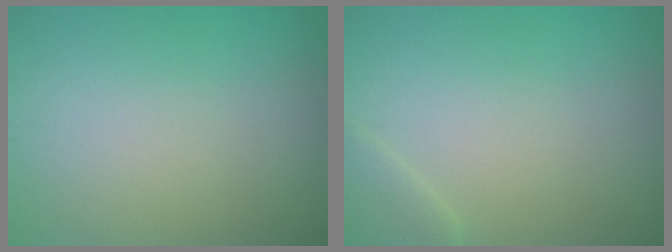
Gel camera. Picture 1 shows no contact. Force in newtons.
{"total": 1.7, "press": 1.7, "slide": 0.1}